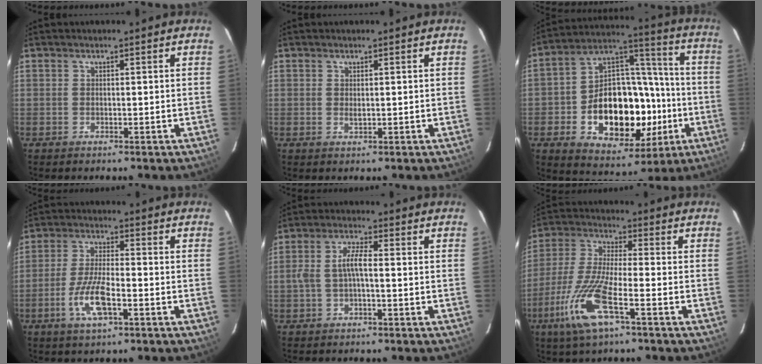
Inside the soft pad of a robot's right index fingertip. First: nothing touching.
{"total": 0.8, "force": [0.2, 0.3, 0.7], "torque": [-0.012, 0.001, 0.005]}
{"total": 22.8, "force": [-5.9, 14.7, 16.4], "torque": [-0.309, 0.041, -0.073]}
{"total": 8.6, "force": [-3.7, 2.4, 7.4], "torque": [-0.155, -0.003, -0.071]}
{"total": 4.6, "force": [-0.7, 1.1, 4.4], "torque": [-0.093, 0.011, -0.011]}
{"total": 13.5, "force": [-6.4, 2.7, 11.6], "torque": [-0.261, -0.013, -0.130]}